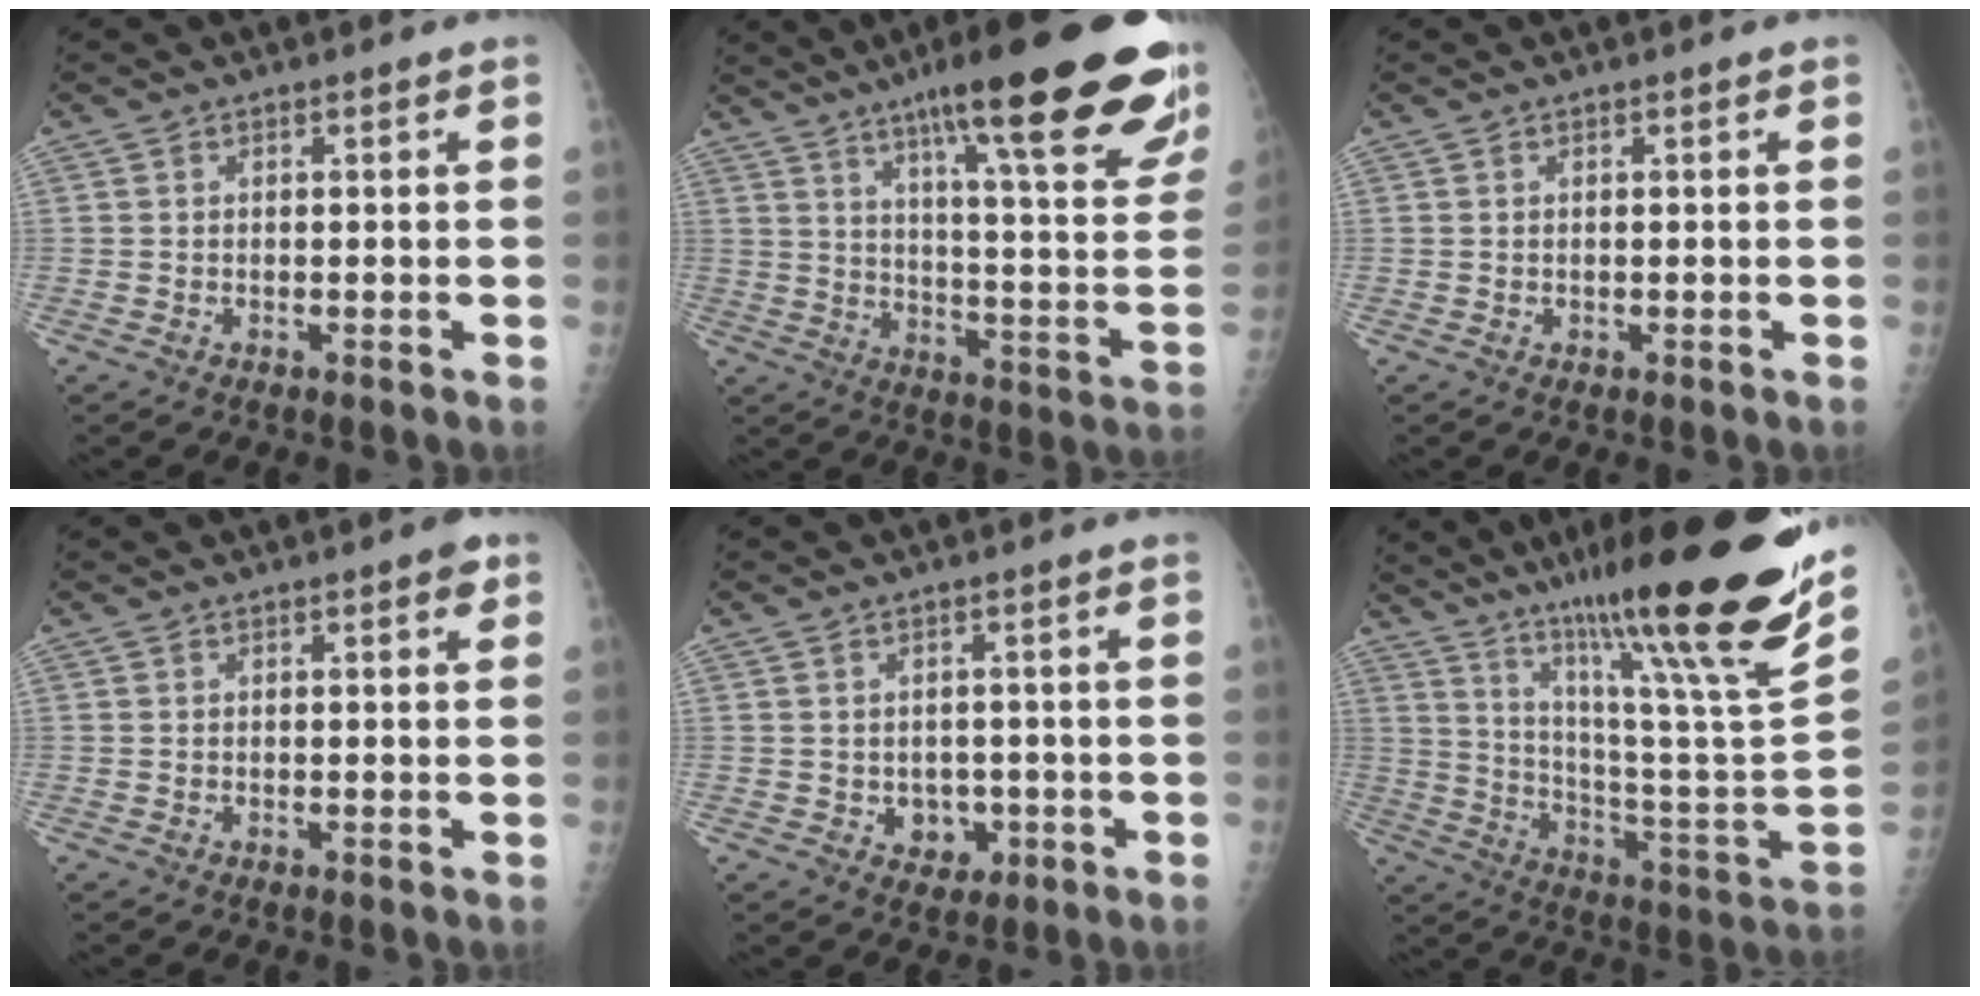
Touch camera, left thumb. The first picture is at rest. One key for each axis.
{"total": 30.5, "fx": 19.9, "fy": 5.1, "fz": 22.6, "tx": -0.269, "ty": -0.065, "tz": 0.276}
{"total": 0.0}
{"total": 1.8, "fx": 0.9, "fy": 0.6, "fz": 1.4, "tx": -0.015, "ty": 0.000, "tz": 0.008}
{"total": 4.3, "fx": -0.9, "fy": 3.6, "fz": 2.0, "tx": -0.006, "ty": 0.004, "tz": -0.004}
{"total": 32.8, "fx": 22.2, "fy": 2.9, "fz": 24.0, "tx": -0.343, "ty": -0.097, "tz": 0.344}